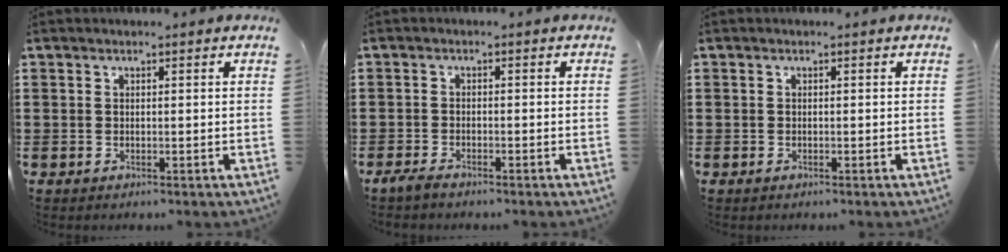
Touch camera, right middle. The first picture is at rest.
{"total": 1.8, "force": [-1.5, 0.3, 1.0], "torque": [-0.026, -0.002, -0.030]}
{"total": 0.6, "force": [-0.3, 0.5, 0.0], "torque": [0.000, 0.005, -0.007]}